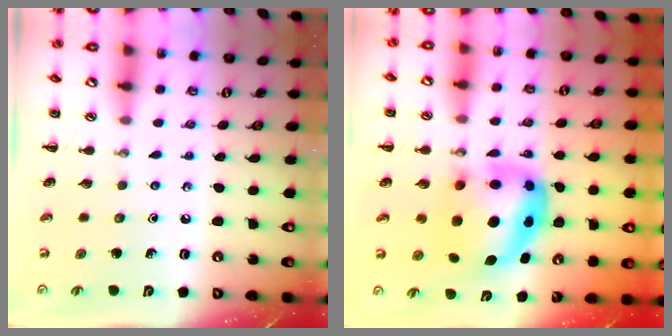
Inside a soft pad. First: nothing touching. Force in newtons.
{"total": 8.5, "press": 8.2, "slide": 2.1}